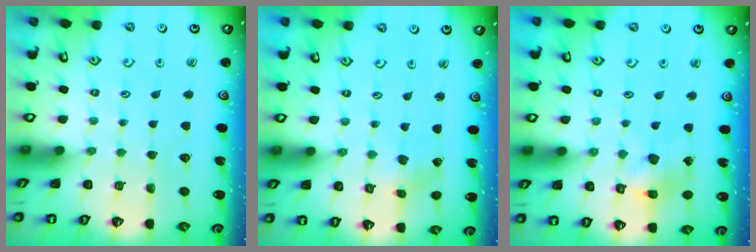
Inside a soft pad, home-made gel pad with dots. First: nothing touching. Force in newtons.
{"total": 1.2, "press": 1.2, "slide": 0.2}
{"total": 11.2, "press": 11.1, "slide": 1.5}